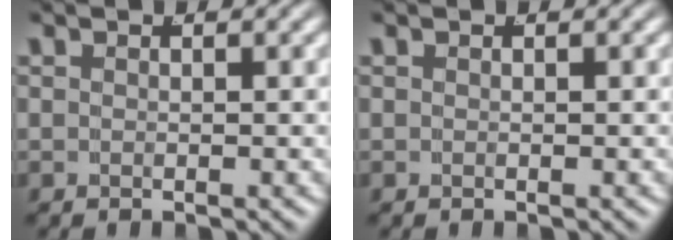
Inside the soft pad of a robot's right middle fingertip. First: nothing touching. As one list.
[{"total": 0.0}]